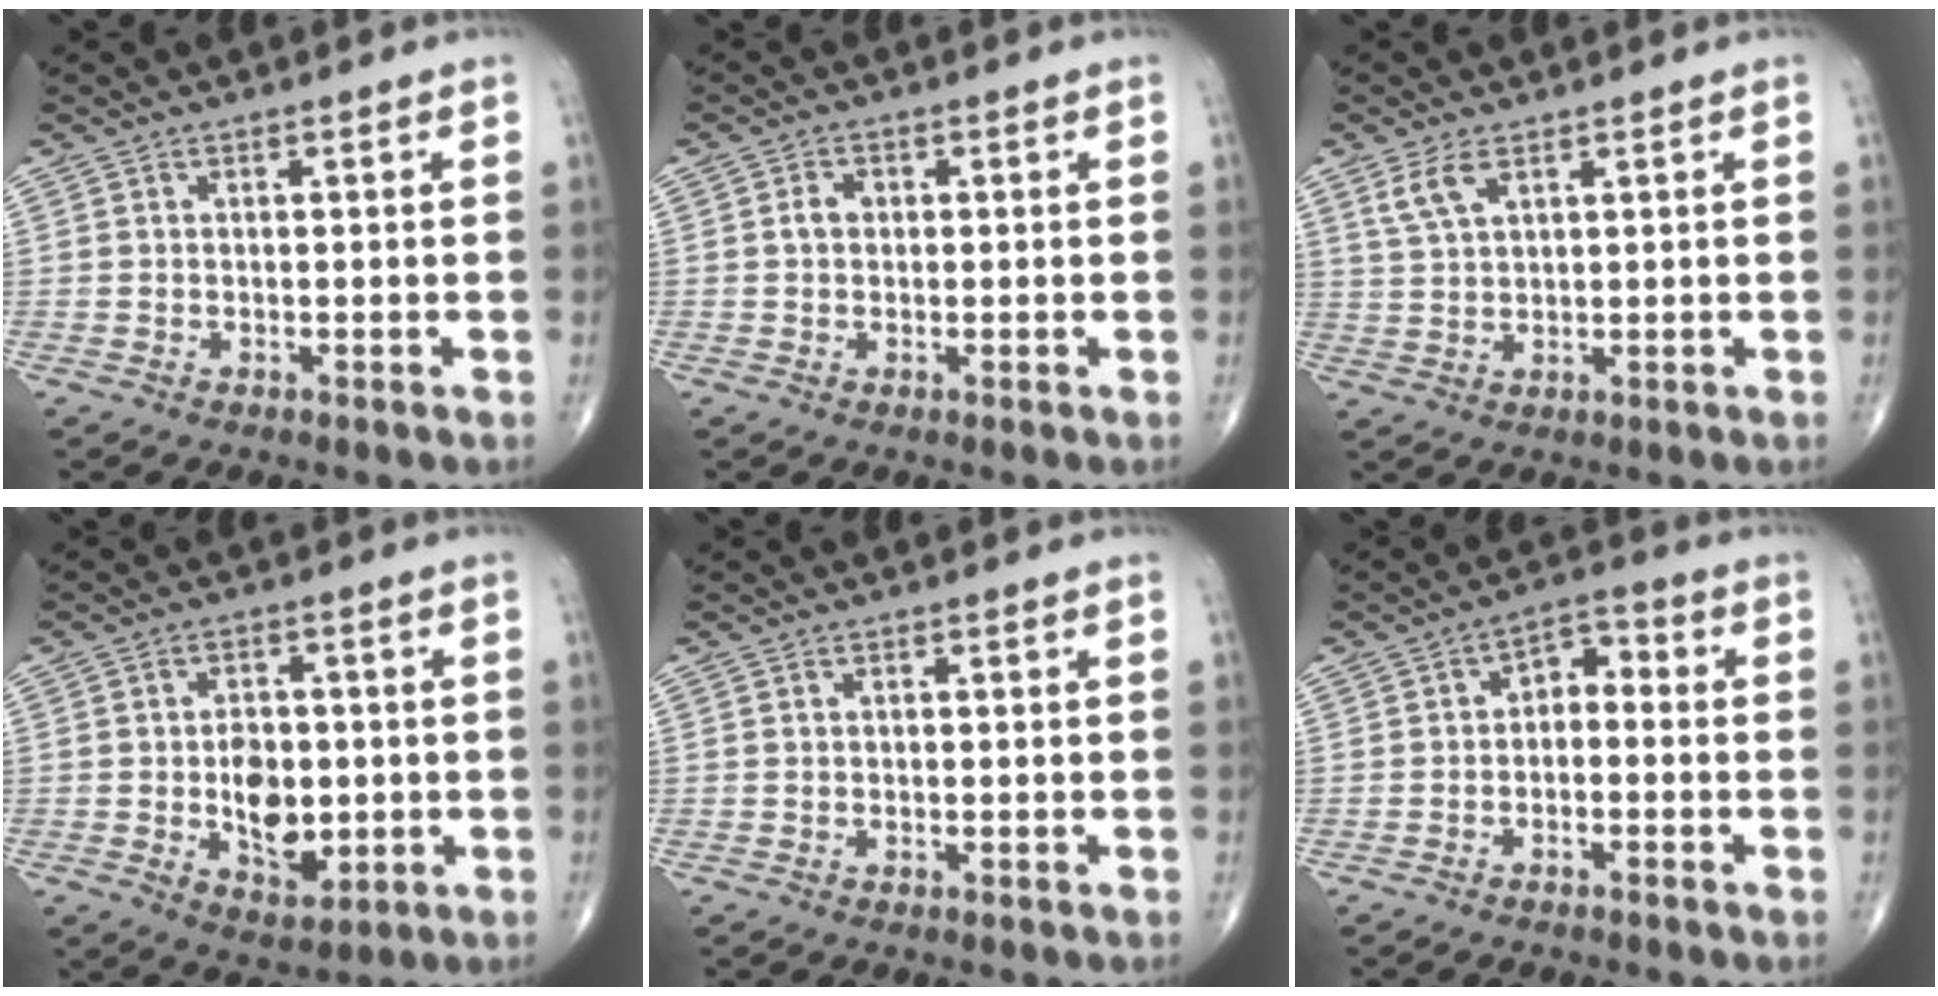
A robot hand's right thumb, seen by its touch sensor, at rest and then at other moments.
{"total": 2.2, "force": [0.2, 1.7, 1.3], "torque": [-0.018, 0.008, 0.001]}
{"total": 4.3, "force": [2.5, 1.8, 3.0], "torque": [-0.066, -0.002, 0.058]}
{"total": 9.7, "force": [-0.9, 6.4, 7.3], "torque": [-0.080, -0.002, -0.006]}
{"total": 0.0}
{"total": 4.8, "force": [-0.7, 3.2, 3.5], "torque": [-0.037, 0.033, -0.025]}